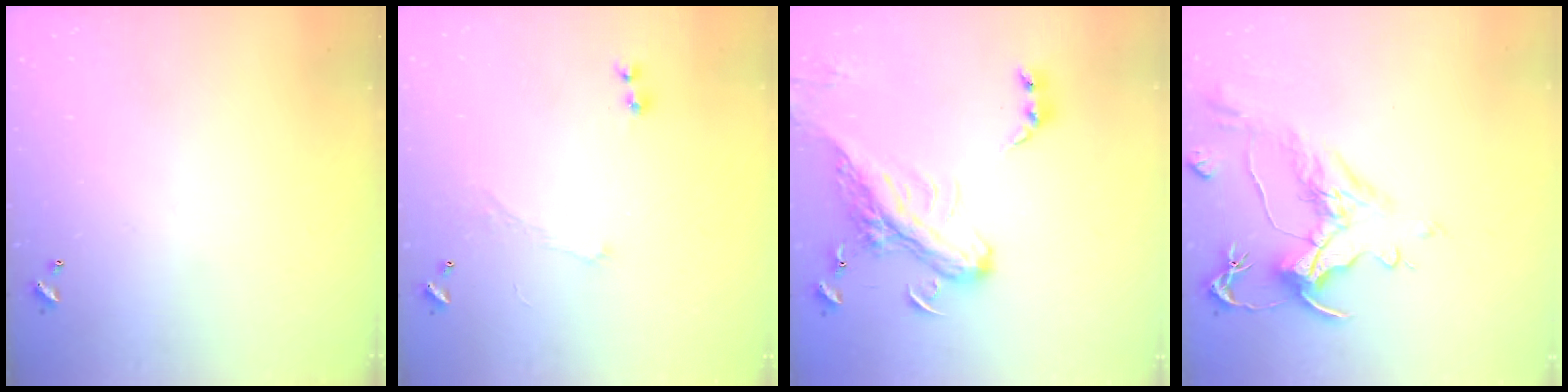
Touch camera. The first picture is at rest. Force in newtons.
{"total": 1.2, "press": 1.0, "slide": 0.8}
{"total": 7.9, "press": 7.6, "slide": 2.2}
{"total": 1.6, "press": 0.7, "slide": 1.4}